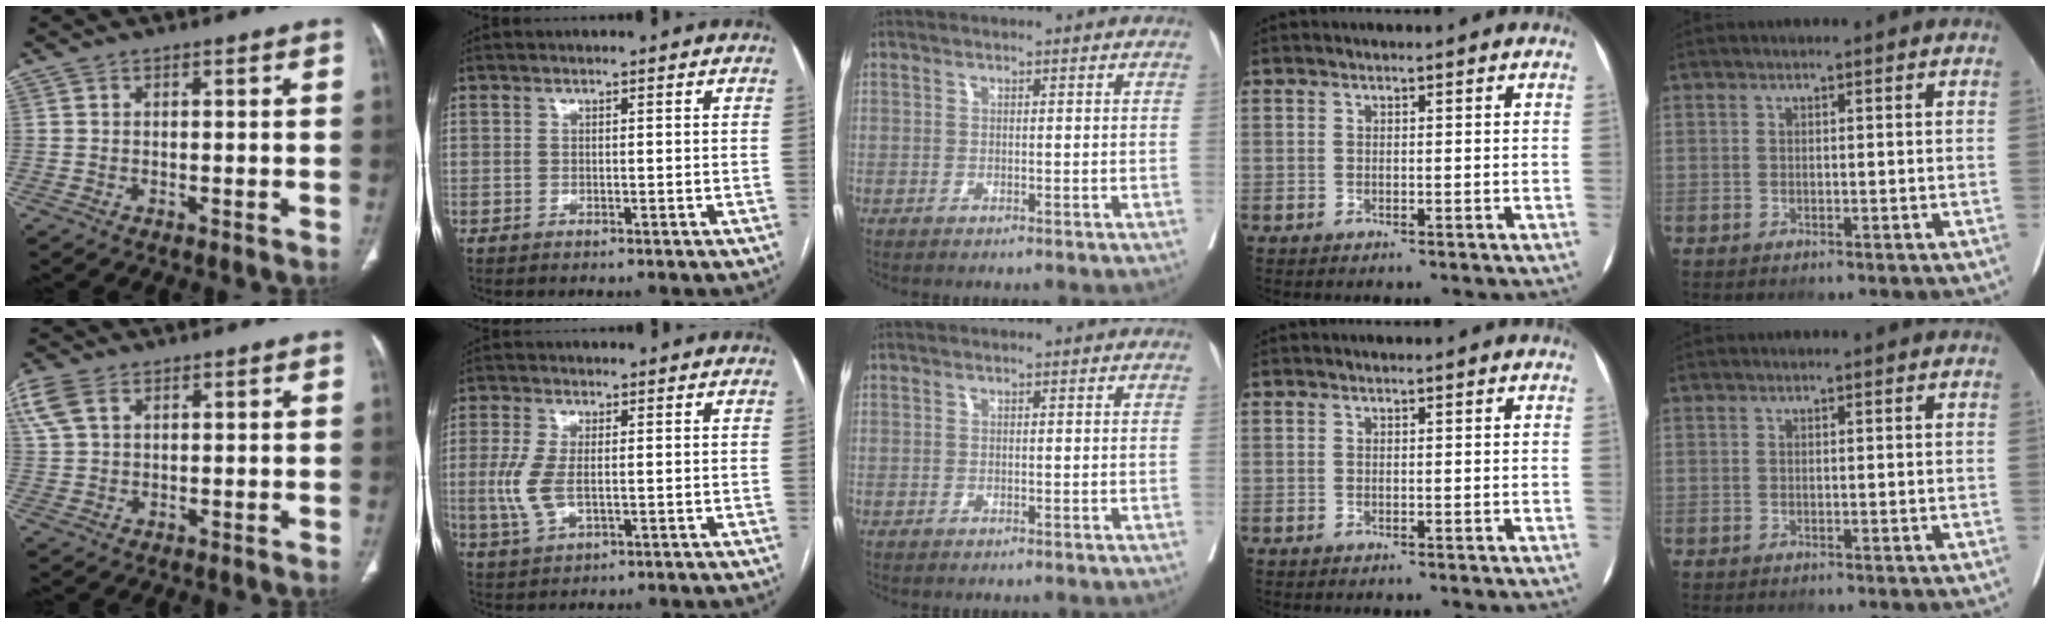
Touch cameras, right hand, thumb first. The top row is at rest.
{"thumb": {"total": 7.0, "force": [3.4, 4.3, 4.5], "torque": [-0.121, 0.014, 0.074]}, "index": {"total": 5.8, "force": [-0.4, 2.5, 5.2], "torque": [-0.134, -0.008, -0.005]}}